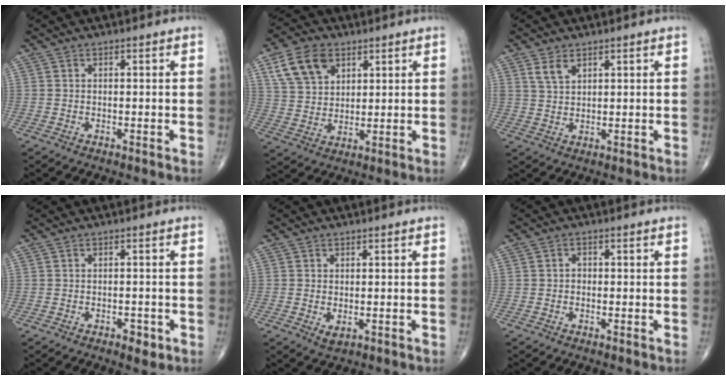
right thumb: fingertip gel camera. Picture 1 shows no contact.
{"total": 10.4, "force": [5.1, 6.9, 5.8], "torque": [-0.090, -0.012, 0.101]}
{"total": 3.4, "force": [2.2, 1.7, 2.0], "torque": [-0.032, -0.009, 0.048]}
{"total": 2.3, "force": [-1.2, 1.3, 1.6], "torque": [-0.017, 0.004, -0.013]}
{"total": 1.9, "force": [-0.3, 1.2, 1.5], "torque": [-0.027, -0.005, -0.001]}
{"total": 1.2, "force": [-0.2, 1.0, 0.7], "torque": [-0.002, 0.005, -0.007]}